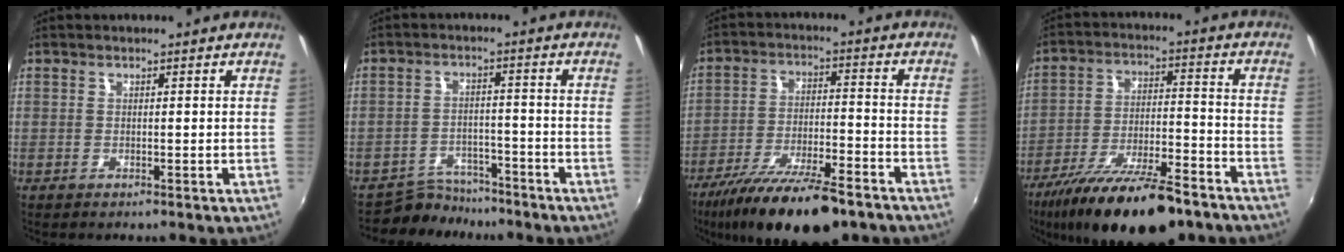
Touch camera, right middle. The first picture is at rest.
{"total": 6.5, "force": [-5.9, 2.6, 0.3], "torque": [-0.020, 0.008, -0.092]}
{"total": 18.5, "force": [-13.9, 4.9, 11.1], "torque": [-0.213, -0.036, -0.224]}
{"total": 20.8, "force": [-15.7, 5.8, 12.4], "torque": [-0.228, -0.036, -0.246]}